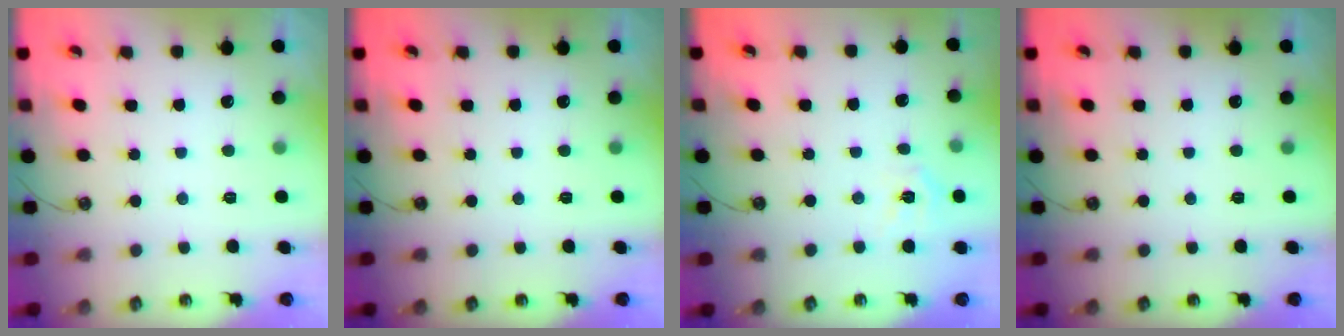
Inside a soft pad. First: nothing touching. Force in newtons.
{"total": 0.0}
{"total": 7.1, "press": 7.1, "slide": 0.7}
{"total": 0.0}